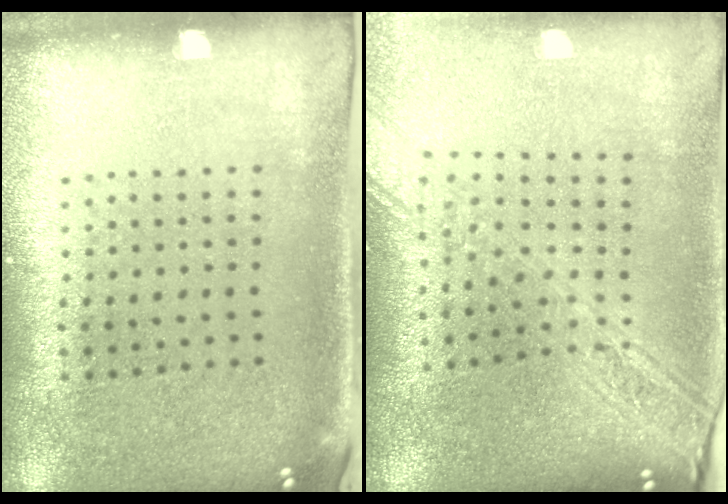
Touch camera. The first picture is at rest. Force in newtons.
{"total": 2.4, "press": 2.0, "slide": 1.4}